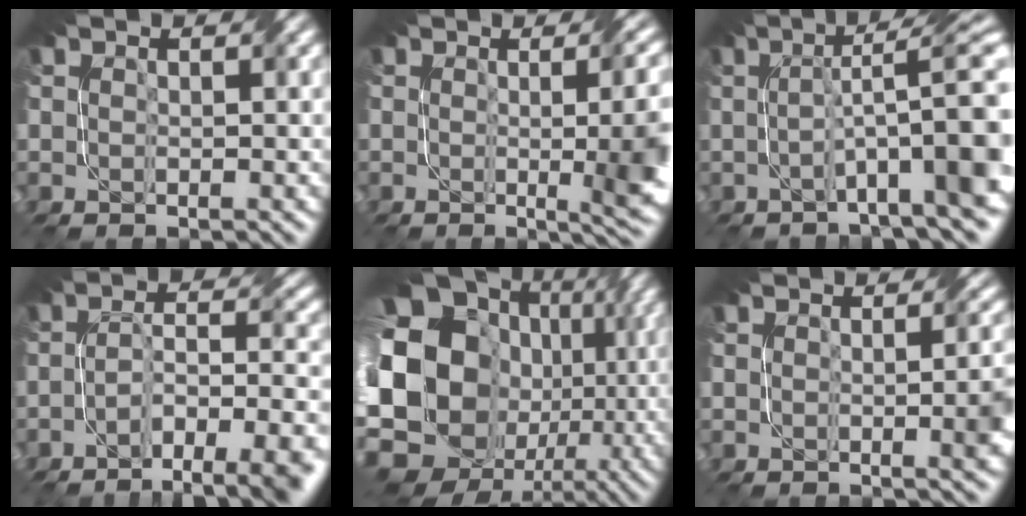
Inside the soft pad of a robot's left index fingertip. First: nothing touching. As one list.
[{"total": 10.8, "force": [-0.2, 4.3, 9.9], "torque": [-0.072, 0.001, 0.000]}, {"total": 10.9, "force": [-1.0, 2.3, 10.6], "torque": [-0.132, 0.023, -0.018]}, {"total": 8.3, "force": [-4.8, 2.2, 6.4], "torque": [-0.093, 0.003, -0.074]}, {"total": 22.2, "force": [-1.3, 18.2, 12.6], "torque": [-0.231, -0.001, -0.064]}, {"total": 3.4, "force": [-0.3, 1.1, 3.2], "torque": [-0.033, 0.005, -0.005]}]